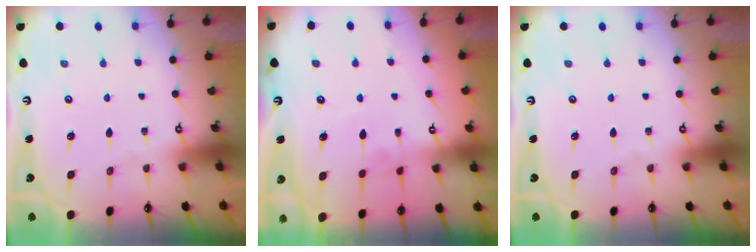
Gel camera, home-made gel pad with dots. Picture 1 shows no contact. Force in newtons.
{"total": 2.6, "press": 2.6, "slide": 0.4}
{"total": 0.0}